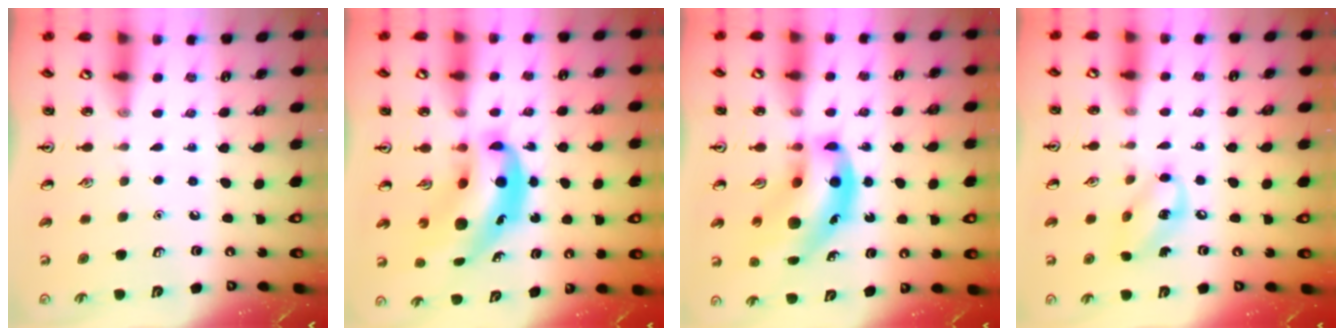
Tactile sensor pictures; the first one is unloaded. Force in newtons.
{"total": 10.1, "press": 9.7, "slide": 2.7}
{"total": 12.6, "press": 12.1, "slide": 3.6}
{"total": 7.4, "press": 7.3, "slide": 1.1}